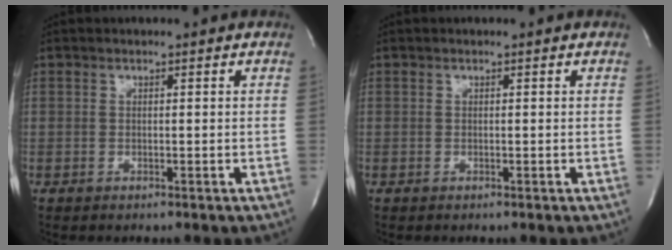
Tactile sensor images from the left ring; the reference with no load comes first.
{"total": 0.0}